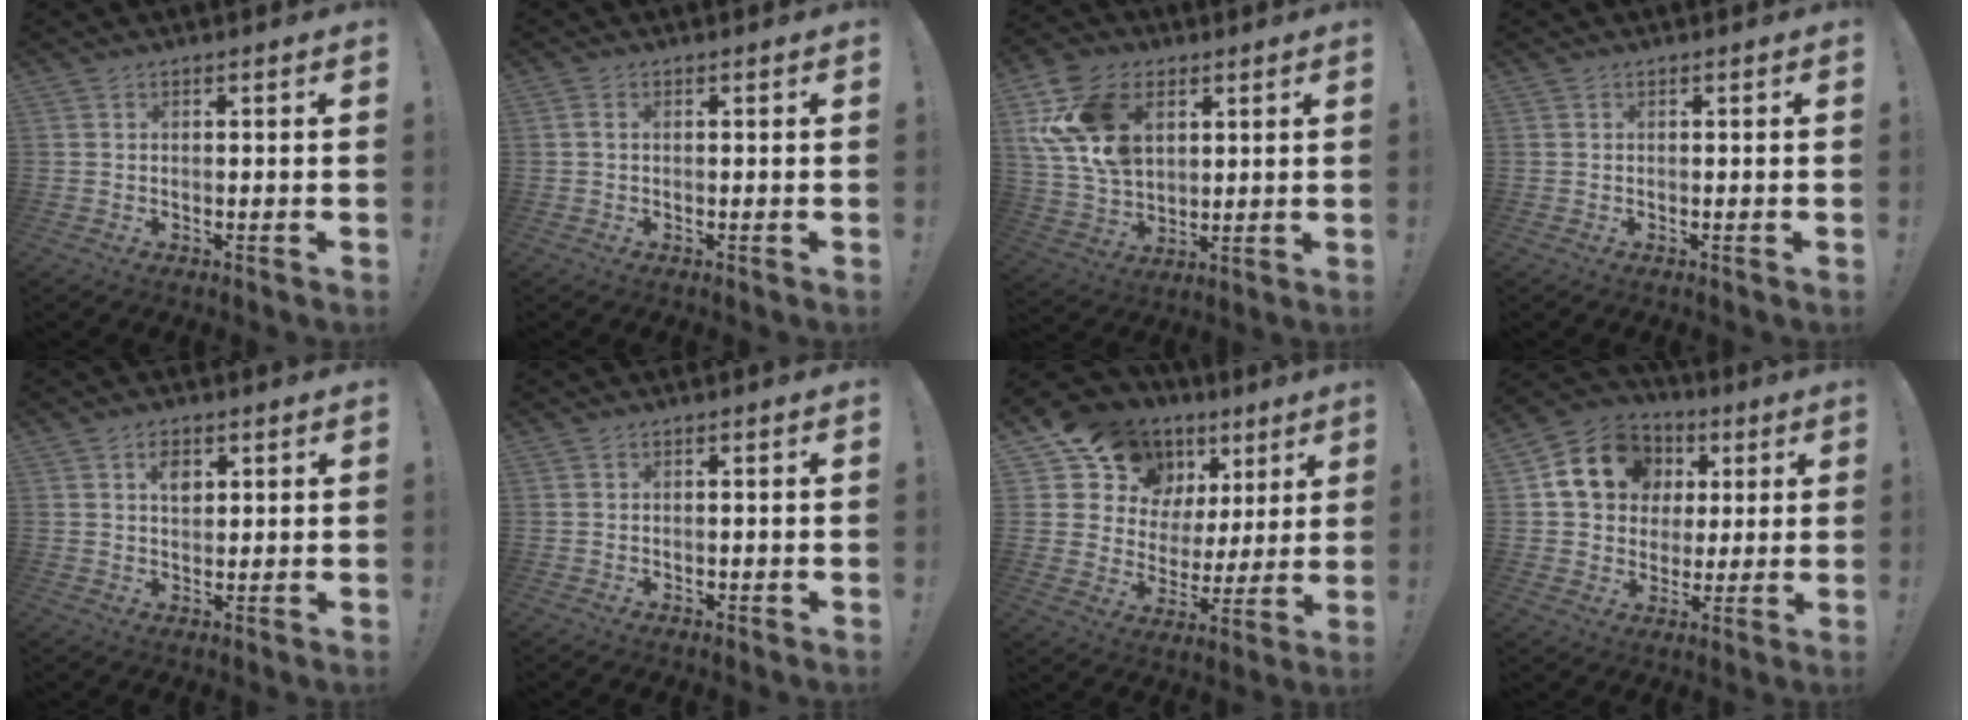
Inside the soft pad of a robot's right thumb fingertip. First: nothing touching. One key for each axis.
{"total": 0.7, "fx": 0.0, "fy": 0.3, "fz": 0.7, "tx": -0.016, "ty": 0.002, "tz": 0.000}
{"total": 19.0, "fx": 6.4, "fy": 13.5, "fz": 11.6, "tx": -0.217, "ty": -0.023, "tz": 0.125}
{"total": 0.0}
{"total": 4.2, "fx": 1.9, "fy": 2.7, "fz": 2.6, "tx": -0.027, "ty": -0.006, "tz": 0.029}
{"total": 0.7, "fx": -0.4, "fy": 0.5, "fz": 0.1, "tx": 0.001, "ty": 0.000, "tz": -0.008}
{"total": 13.5, "fx": 10.5, "fy": 8.0, "fz": 3.0, "tx": -0.060, "ty": -0.085, "tz": 0.207}
{"total": 16.2, "fx": 5.3, "fy": 13.5, "fz": 7.2, "tx": -0.097, "ty": -0.010, "tz": 0.116}